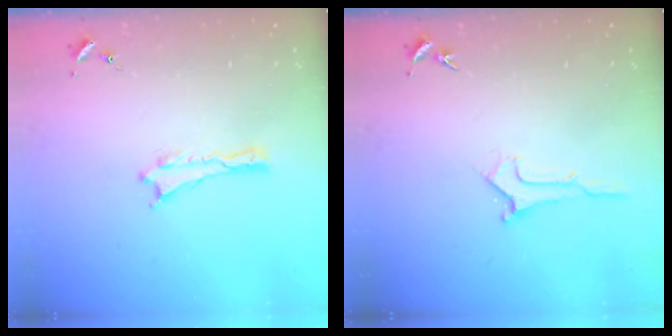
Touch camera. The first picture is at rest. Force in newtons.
{"total": 1.0, "press": 1.0, "slide": 0.0}